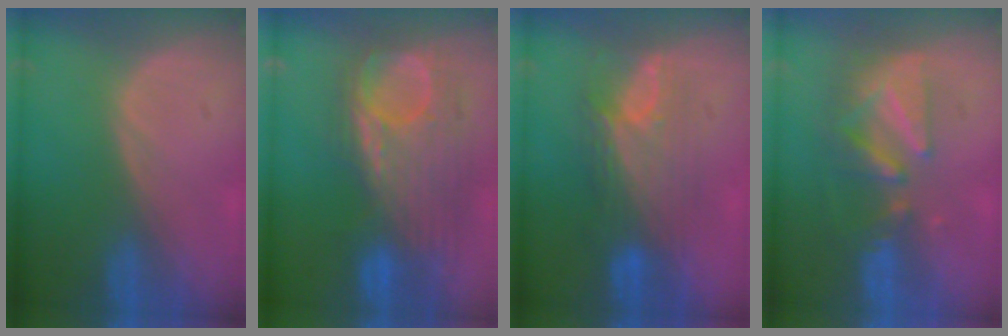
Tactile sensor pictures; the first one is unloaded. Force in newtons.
{"total": 11.0, "press": 10.4, "slide": 3.5}
{"total": 7.3, "press": 7.1, "slide": 1.3}
{"total": 8.4, "press": 7.7, "slide": 3.5}